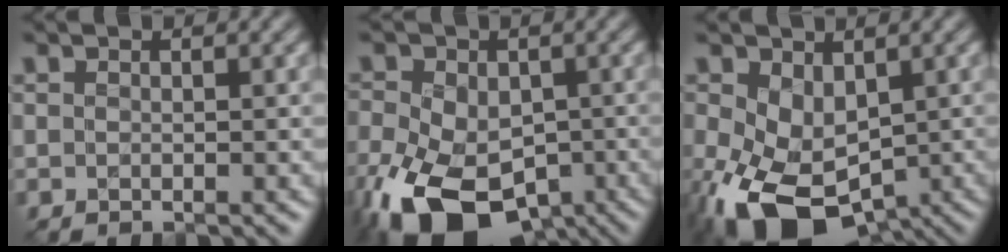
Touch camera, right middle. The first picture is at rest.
{"total": 13.8, "force": [-6.2, 8.6, 8.8], "torque": [-0.180, -0.040, -0.105]}
{"total": 9.3, "force": [-2.8, 5.9, 6.6], "torque": [-0.157, -0.029, -0.034]}